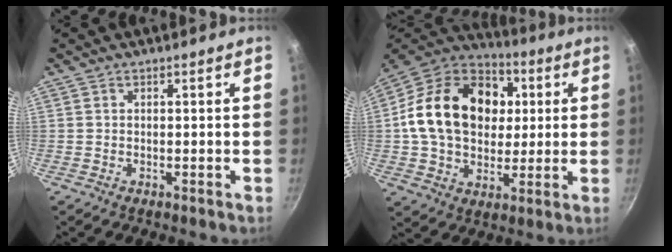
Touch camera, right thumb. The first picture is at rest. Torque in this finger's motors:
{"motor_torque": [2.52, 2.48, 1.01, -0.89, 0.47]}